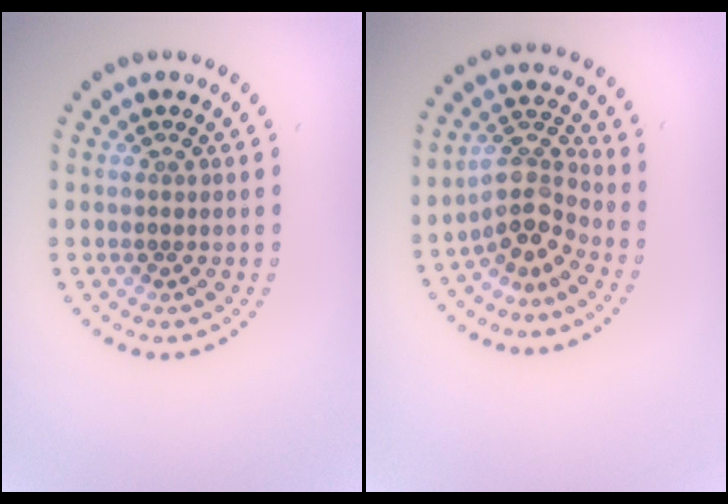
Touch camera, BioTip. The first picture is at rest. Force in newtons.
{"total": 3.8, "press": 2.8, "slide": 2.6}